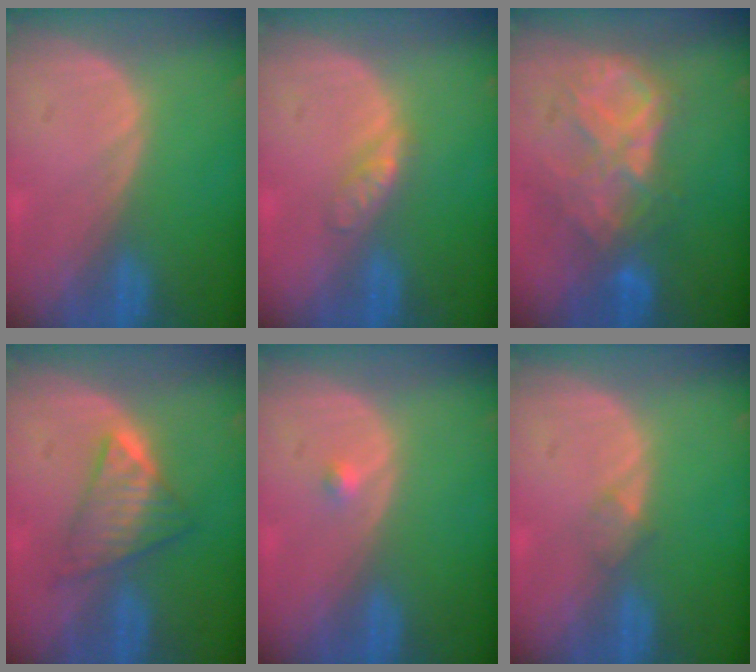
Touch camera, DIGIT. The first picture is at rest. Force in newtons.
{"total": 2.7, "press": 2.7, "slide": 0.3}
{"total": 9.1, "press": 7.8, "slide": 4.7}
{"total": 5.8, "press": 5.8, "slide": 0.7}
{"total": 0.9, "press": 0.7, "slide": 0.6}
{"total": 1.4, "press": 1.4, "slide": 0.1}